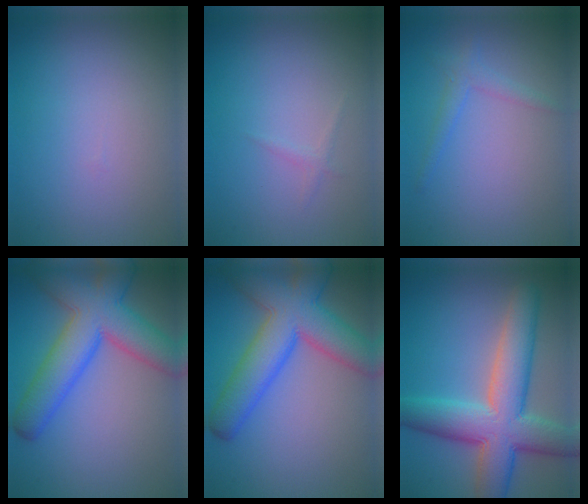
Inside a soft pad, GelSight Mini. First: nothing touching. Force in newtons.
{"total": 0.6, "press": 0.6, "slide": 0.0}
{"total": 1.5, "press": 1.5, "slide": 0.0}
{"total": 9.0, "press": 9.0, "slide": 0.4}
{"total": 9.0, "press": 9.0, "slide": 0.4}
{"total": 9.8, "press": 9.8, "slide": 0.7}